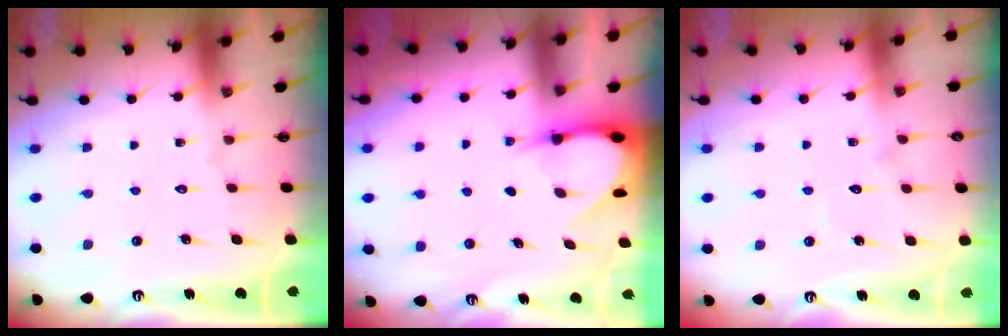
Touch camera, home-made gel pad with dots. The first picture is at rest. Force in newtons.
{"total": 4.7, "press": 4.6, "slide": 0.5}
{"total": 5.1, "press": 5.1, "slide": 0.5}